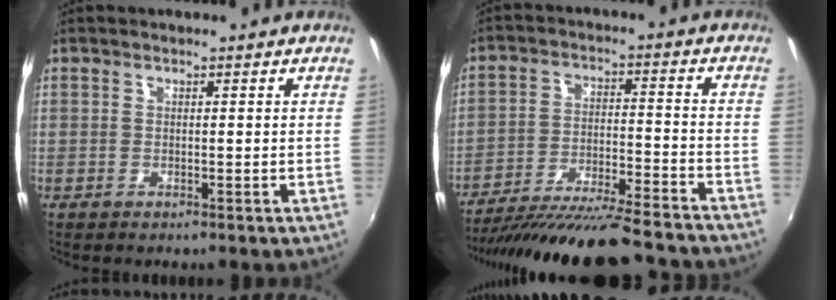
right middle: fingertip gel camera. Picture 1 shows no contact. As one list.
[{"total": 22.3, "force": [-20.0, 2.5, 9.6], "torque": [-0.179, -0.044, -0.299]}]